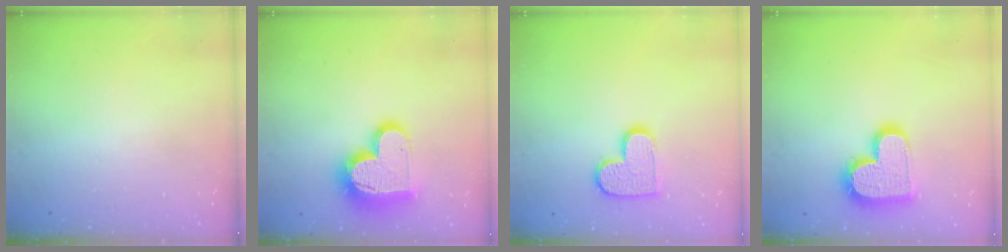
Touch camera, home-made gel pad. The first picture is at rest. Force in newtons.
{"total": 18.1, "press": 18.0, "slide": 1.6}
{"total": 11.7, "press": 11.6, "slide": 0.8}
{"total": 17.6, "press": 17.6, "slide": 1.3}